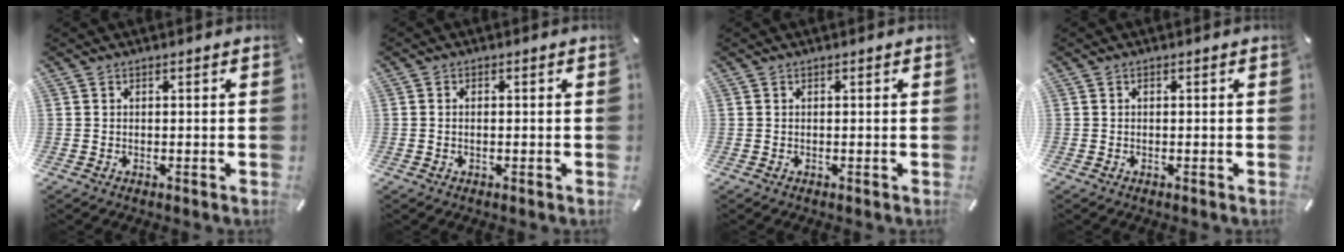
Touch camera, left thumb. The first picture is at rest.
{"total": 1.1, "force": [-0.2, 0.6, 0.9], "torque": [-0.018, 0.001, -0.004]}
{"total": 0.0}
{"total": 0.0}